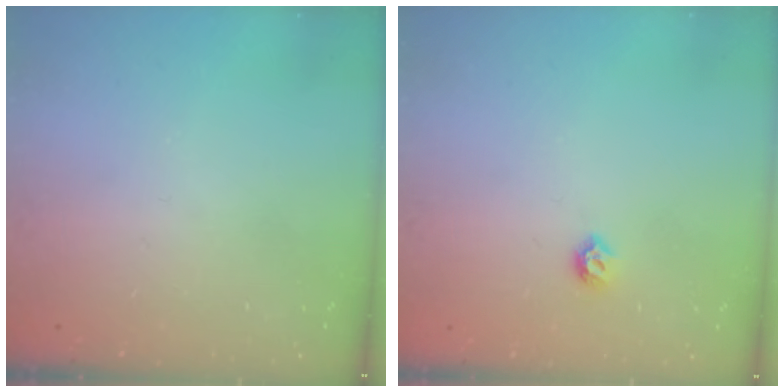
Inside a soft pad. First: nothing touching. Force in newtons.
{"total": 5.0, "press": 4.9, "slide": 1.1}